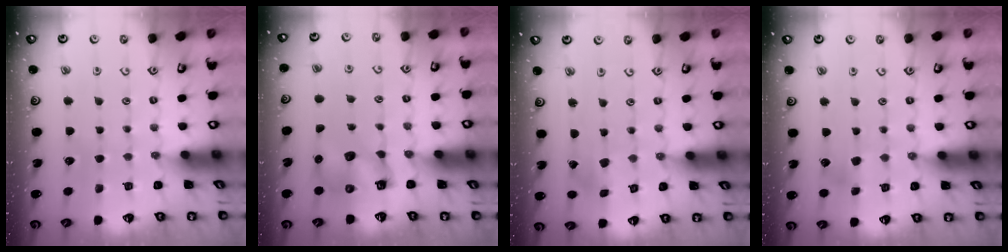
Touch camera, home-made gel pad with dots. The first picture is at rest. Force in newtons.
{"total": 6.8, "press": 6.8, "slide": 0.9}
{"total": 0.7, "press": 0.7, "slide": 0.1}
{"total": 3.4, "press": 3.4, "slide": 0.3}